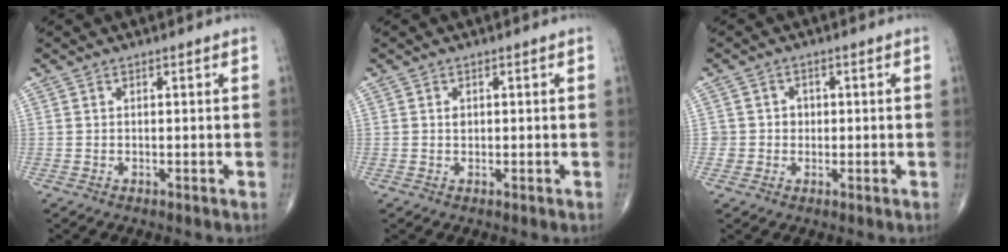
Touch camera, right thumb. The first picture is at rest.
{"total": 1.0, "force": [0.3, 0.8, 0.6], "torque": [-0.004, 0.000, 0.006]}
{"total": 2.9, "force": [0.1, 2.9, 0.3], "torque": [0.022, 0.008, 0.000]}